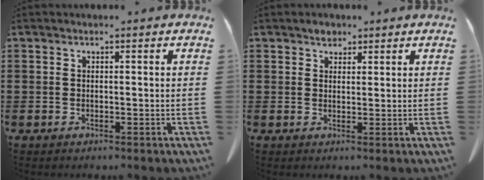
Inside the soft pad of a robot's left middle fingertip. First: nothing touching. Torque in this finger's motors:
{"motor_torque": [0.15, -0.13, 0.00, 0.02]}